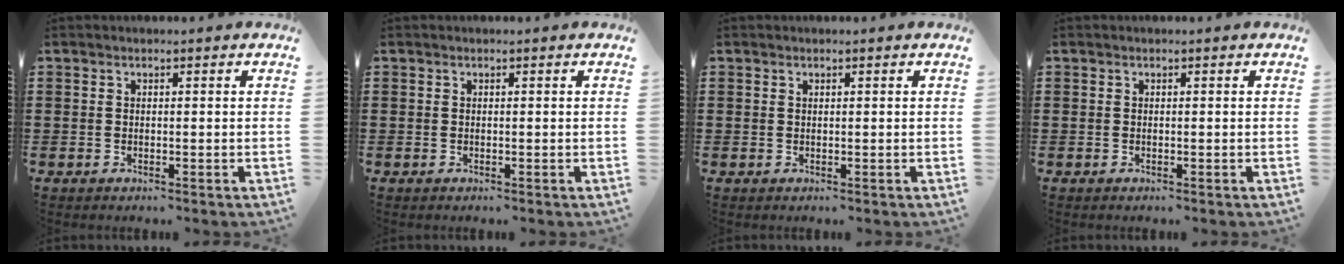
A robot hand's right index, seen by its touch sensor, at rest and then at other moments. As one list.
[{"total": 0.0}, {"total": 0.0}, {"total": 0.0}]